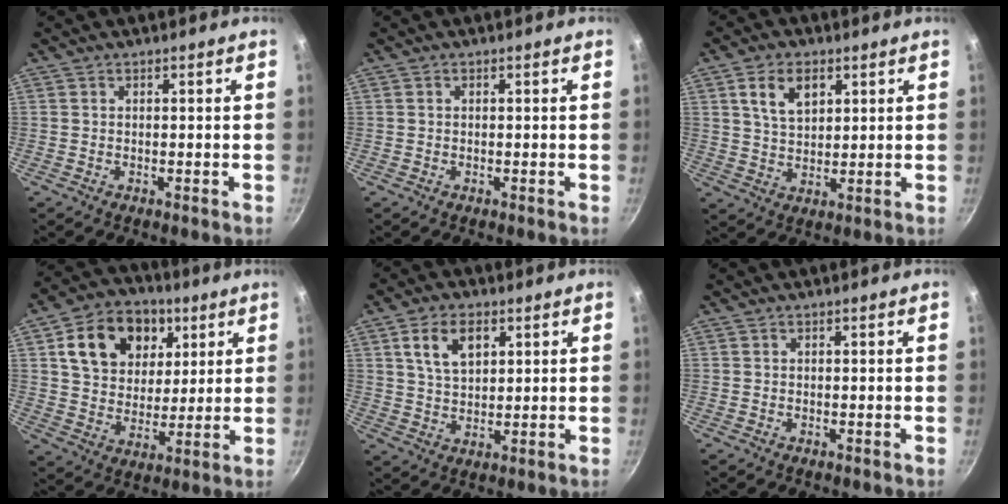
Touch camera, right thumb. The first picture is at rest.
{"total": 0.0}
{"total": 7.8, "force": [3.2, 4.9, 5.2], "torque": [-0.079, -0.011, 0.059]}
{"total": 17.0, "force": [6.3, 12.8, 9.2], "torque": [-0.129, -0.004, 0.101]}
{"total": 8.3, "force": [3.2, 5.0, 5.7], "torque": [-0.089, -0.008, 0.060]}
{"total": 0.0}